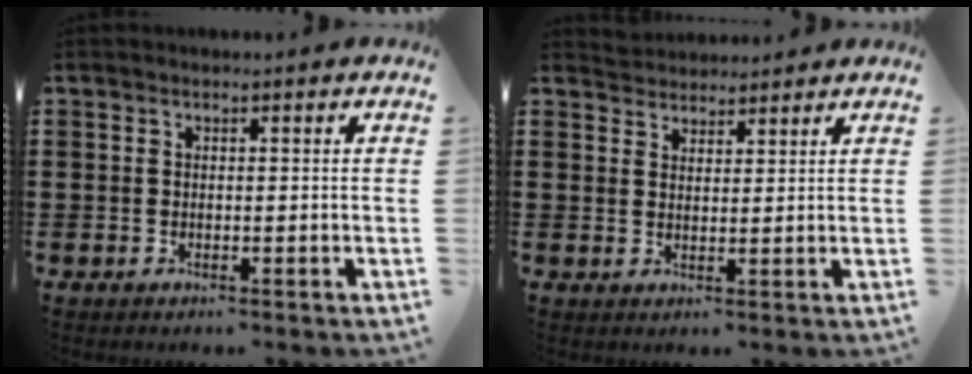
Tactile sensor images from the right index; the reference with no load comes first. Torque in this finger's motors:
{"motor_torque": [-1.13, 1.01, -0.99, -0.21]}